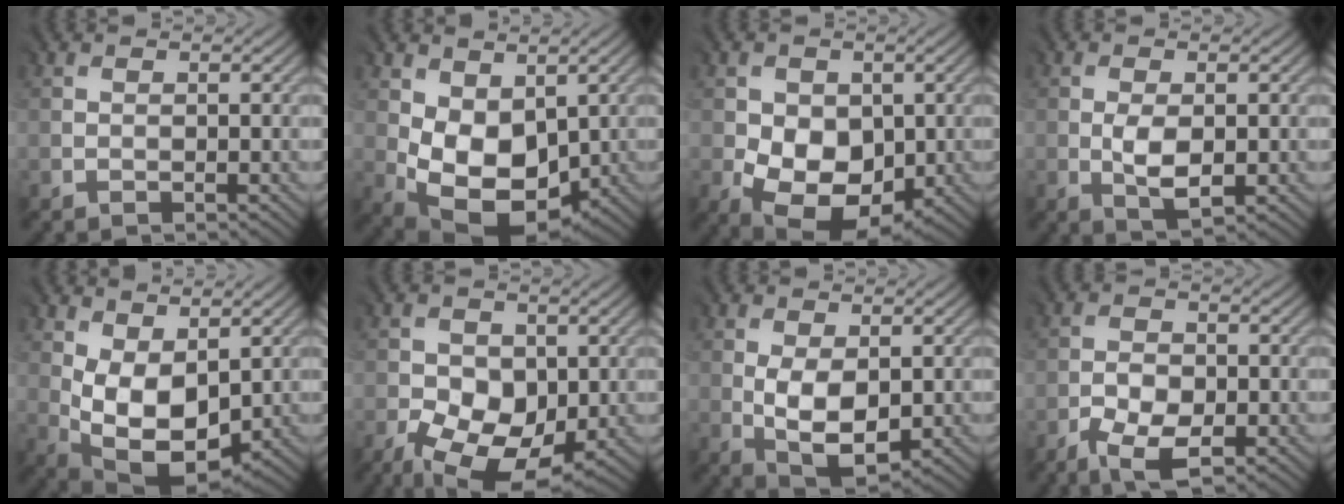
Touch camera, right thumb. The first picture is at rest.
{"total": 8.7, "force": [0.2, 6.1, 6.2], "torque": [-0.136, -0.021, 0.008]}
{"total": 10.5, "force": [-1.9, 7.8, 6.8], "torque": [-0.115, -0.021, -0.024]}
{"total": 3.9, "force": [-0.7, 2.0, 3.3], "torque": [-0.073, -0.008, -0.006]}
{"total": 9.1, "force": [0.8, 5.6, 7.1], "torque": [-0.158, -0.009, 0.020]}
{"total": 10.4, "force": [-3.4, 6.6, 7.3], "torque": [-0.142, -0.021, -0.057]}
{"total": 6.7, "force": [-0.4, 3.8, 5.4], "torque": [-0.111, -0.012, 0.001]}
{"total": 6.5, "force": [-4.2, 2.7, 4.1], "torque": [-0.083, -0.013, -0.077]}